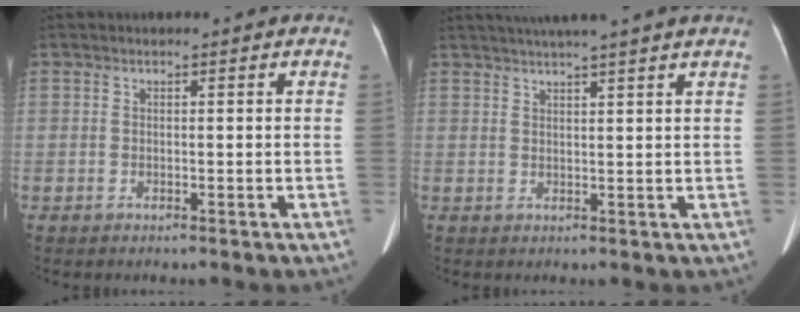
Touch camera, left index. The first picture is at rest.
{"total": 8.7, "force": [7.4, -1.1, 4.5], "torque": [-0.070, 0.028, 0.094]}